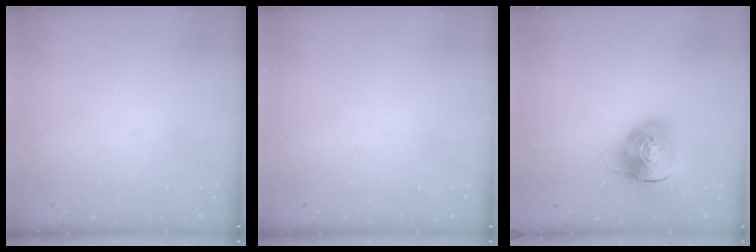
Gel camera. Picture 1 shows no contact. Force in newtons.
{"total": 0.0}
{"total": 10.8, "press": 10.6, "slide": 1.9}